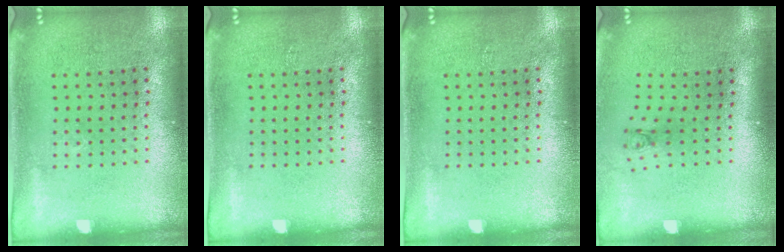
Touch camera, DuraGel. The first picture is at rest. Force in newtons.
{"total": 0.0}
{"total": 0.0}
{"total": 0.7, "press": 0.3, "slide": 0.7}